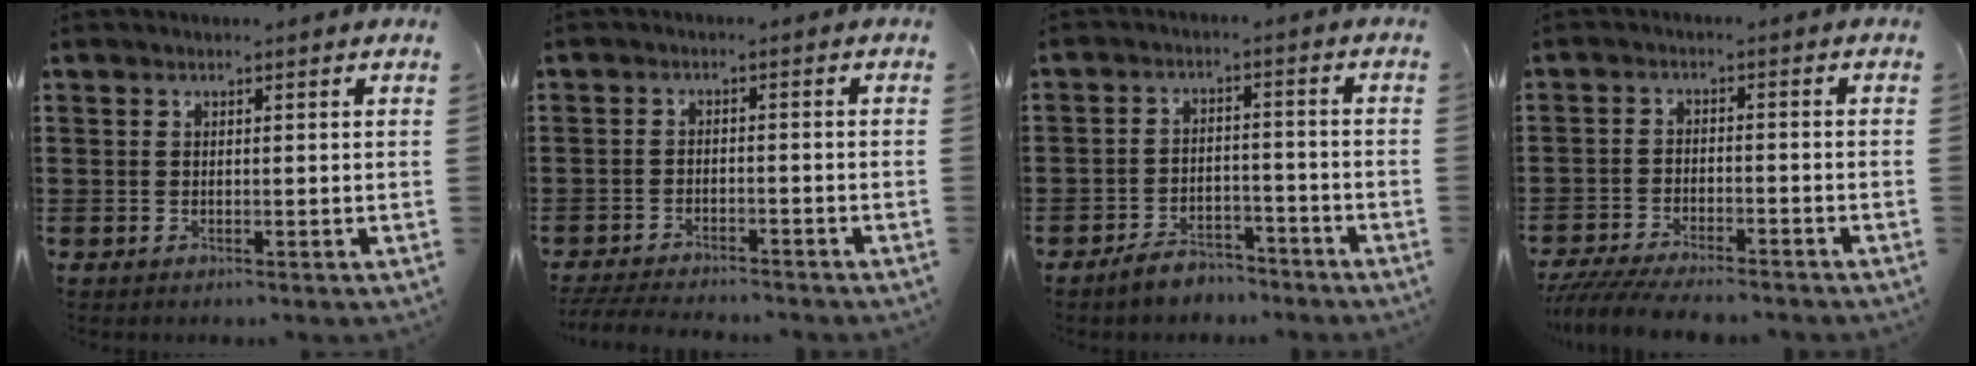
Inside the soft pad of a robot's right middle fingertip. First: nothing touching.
{"total": 3.5, "force": [-3.4, 0.3, 0.7], "torque": [-0.021, -0.005, -0.072]}
{"total": 4.1, "force": [-3.9, 1.0, 0.5], "torque": [-0.011, 0.009, -0.078]}
{"total": 5.0, "force": [-4.8, 0.4, 1.5], "torque": [-0.038, -0.010, -0.096]}